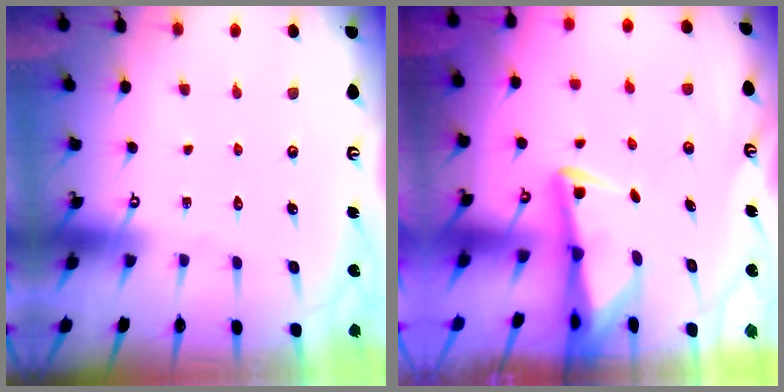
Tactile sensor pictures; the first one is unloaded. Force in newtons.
{"total": 3.6, "press": 3.5, "slide": 0.7}